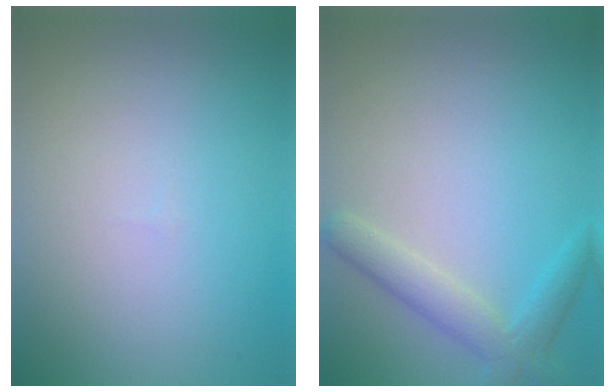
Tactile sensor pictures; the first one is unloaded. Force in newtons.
{"total": 3.2, "press": 3.2, "slide": 0.2}